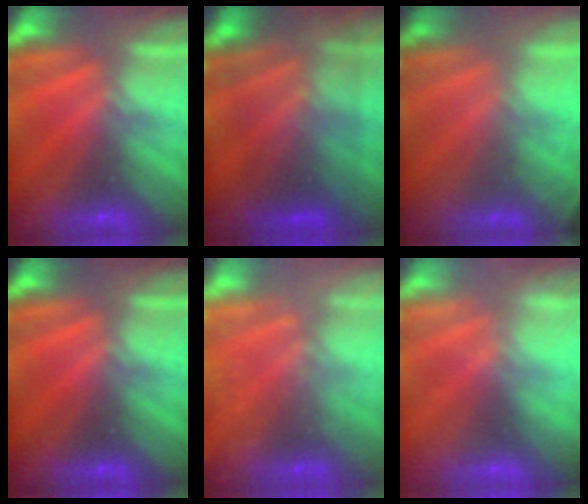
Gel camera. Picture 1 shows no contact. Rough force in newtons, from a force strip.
{"total": 5.8}
{"total": 2.0}
{"total": 0.0}
{"total": 7.6}
{"total": 2.3}